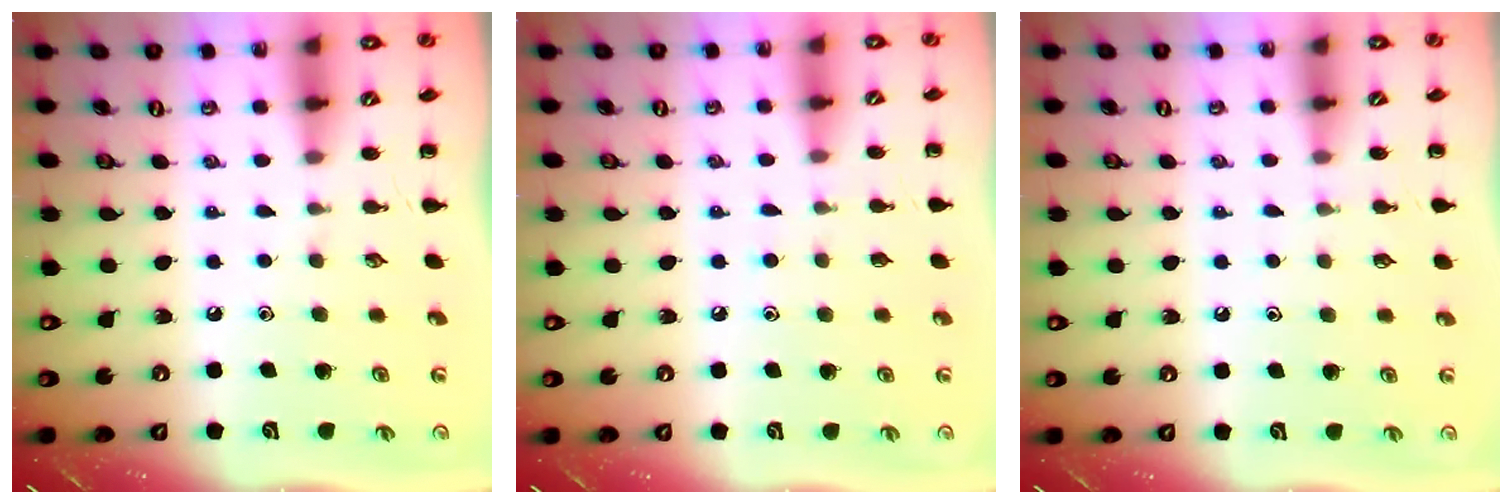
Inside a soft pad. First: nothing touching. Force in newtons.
{"total": 5.3, "press": 5.0, "slide": 1.7}
{"total": 3.6, "press": 3.4, "slide": 1.3}